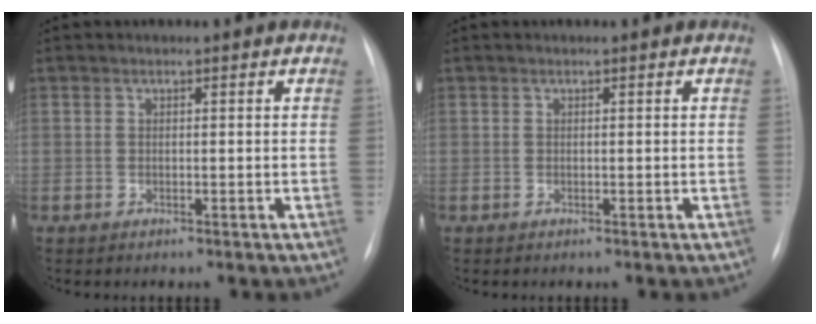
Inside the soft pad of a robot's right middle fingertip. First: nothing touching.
{"total": 0.0}